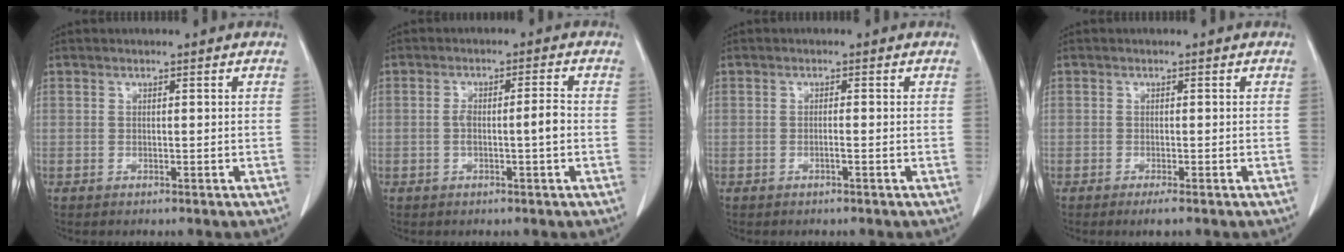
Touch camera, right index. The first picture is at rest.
{"total": 4.0, "force": [-0.7, 0.4, 3.9], "torque": [-0.075, 0.012, -0.009]}
{"total": 0.8, "force": [-0.4, -0.1, 0.7], "torque": [-0.011, 0.001, -0.007]}
{"total": 1.4, "force": [-1.0, 0.1, 1.0], "torque": [-0.018, -0.004, -0.016]}